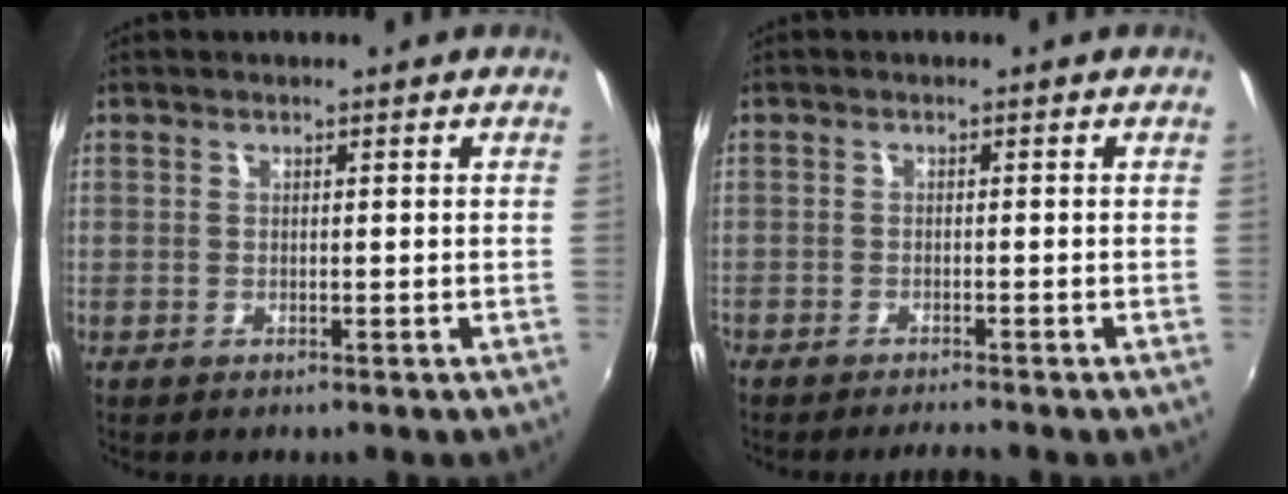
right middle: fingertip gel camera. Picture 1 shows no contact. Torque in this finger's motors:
{"motor_torque": [0.37, -0.40, 0.12, 0.06]}